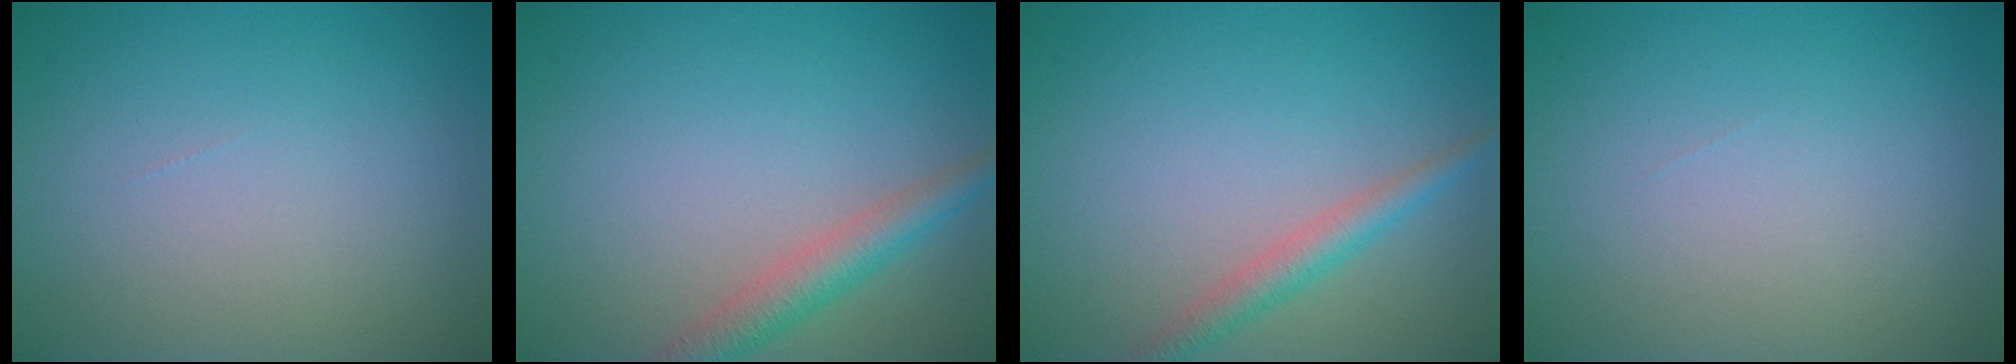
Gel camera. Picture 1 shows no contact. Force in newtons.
{"total": 3.2, "press": 3.2, "slide": 0.1}
{"total": 2.4, "press": 2.4, "slide": 0.1}
{"total": 0.0}